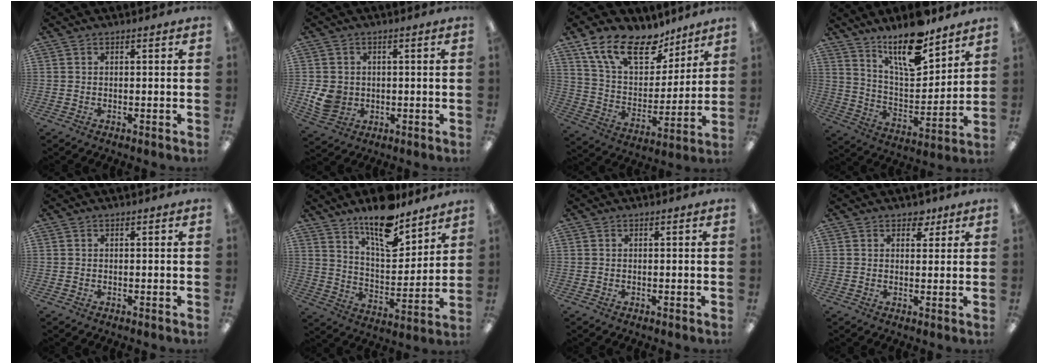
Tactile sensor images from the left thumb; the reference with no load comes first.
{"total": 6.1, "force": [-0.3, 5.5, 2.6], "torque": [-0.055, 0.003, -0.006]}
{"total": 18.8, "force": [12.6, 9.4, 10.3], "torque": [-0.194, -0.056, 0.229]}
{"total": 16.3, "force": [12.2, 5.2, 9.5], "torque": [-0.158, -0.077, 0.206]}
{"total": 0.0}
{"total": 14.4, "force": [11.5, 4.8, 7.2], "torque": [-0.109, -0.079, 0.199]}
{"total": 0.0}
{"total": 3.8, "force": [2.5, 2.4, 1.7], "torque": [-0.005, -0.009, 0.039]}